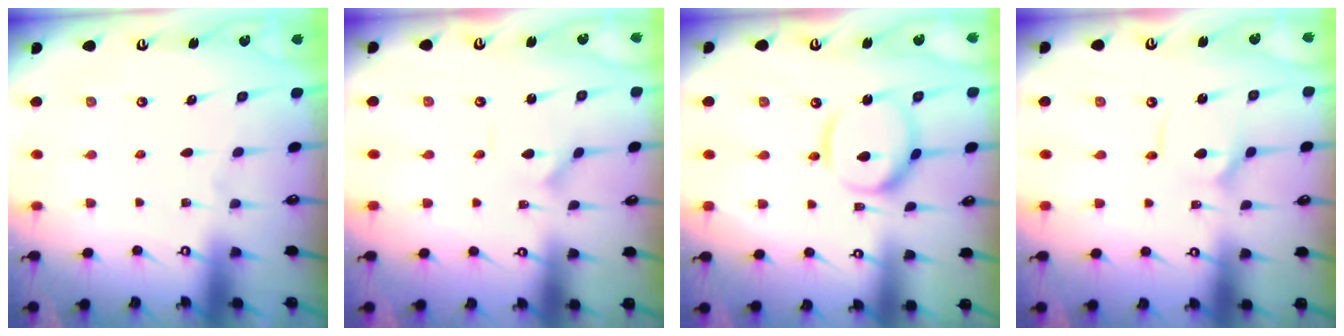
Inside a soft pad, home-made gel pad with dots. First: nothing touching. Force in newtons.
{"total": 0.8, "press": 0.8, "slide": 0.2}
{"total": 12.5, "press": 12.5, "slide": 1.1}
{"total": 4.3, "press": 4.3, "slide": 0.5}